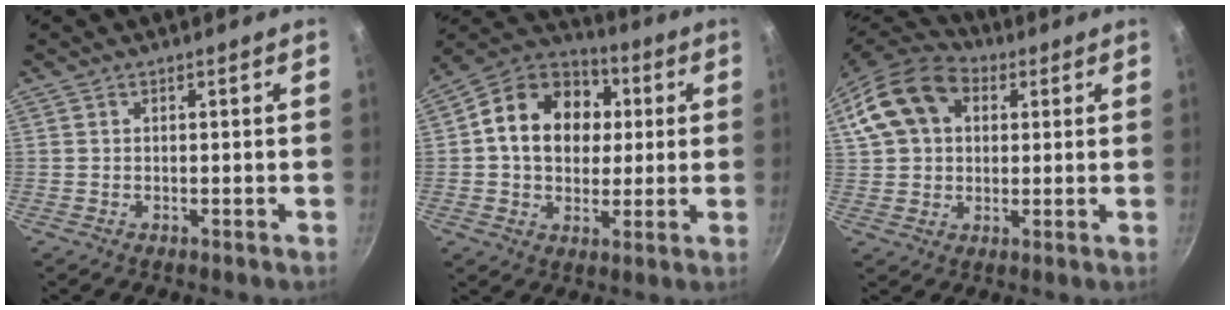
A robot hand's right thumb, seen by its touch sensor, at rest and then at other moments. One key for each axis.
{"total": 17.5, "fx": 2.9, "fy": 13.6, "fz": 10.7, "tx": -0.155, "ty": 0.020, "tz": 0.034}
{"total": 15.8, "fx": 5.0, "fy": 11.4, "fz": 9.8, "tx": -0.168, "ty": 0.023, "tz": 0.076}